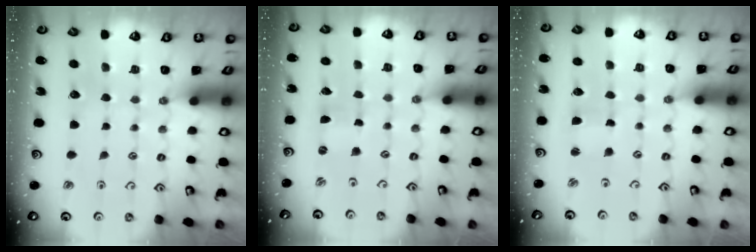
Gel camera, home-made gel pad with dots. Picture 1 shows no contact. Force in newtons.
{"total": 0.0}
{"total": 1.3, "press": 1.3, "slide": 0.3}